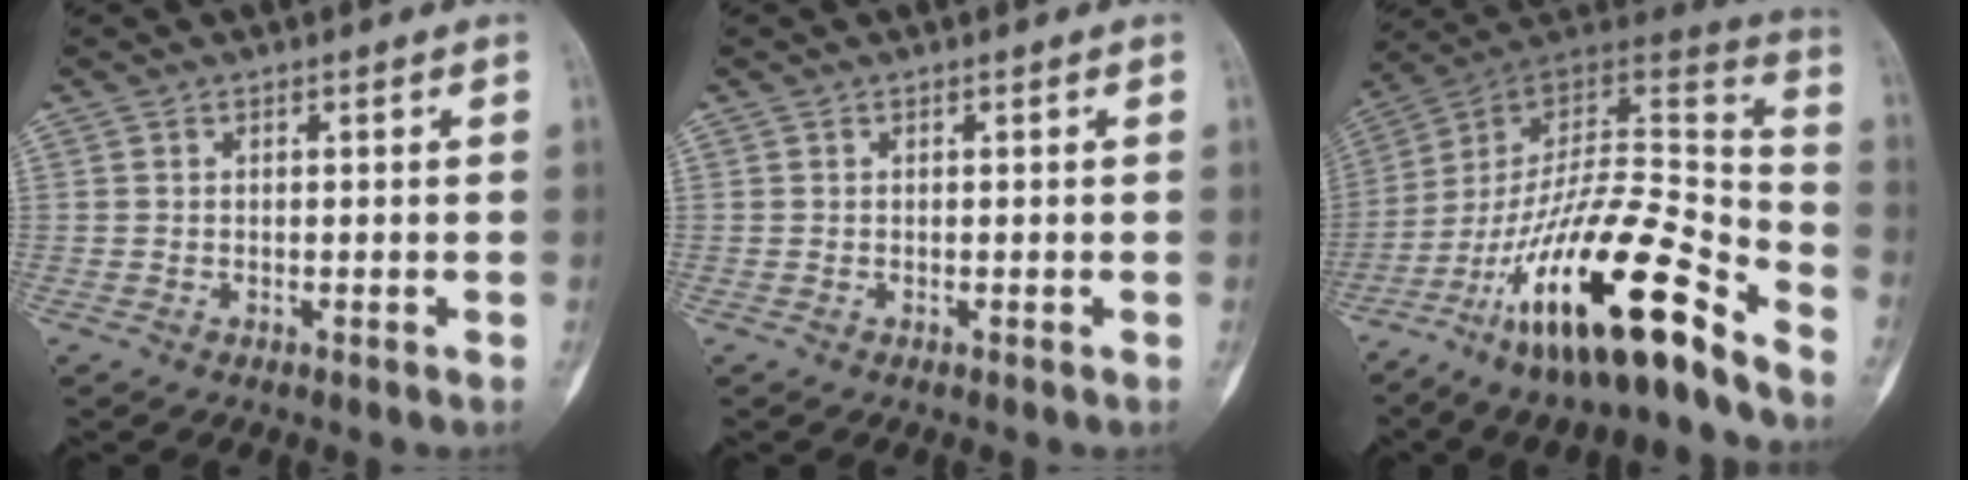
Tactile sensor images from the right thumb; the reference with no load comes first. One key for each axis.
{"total": 0.0}
{"total": 25.4, "fx": -16.2, "fy": 5.6, "fz": 18.8, "tx": -0.300, "ty": 0.082, "tz": -0.272}